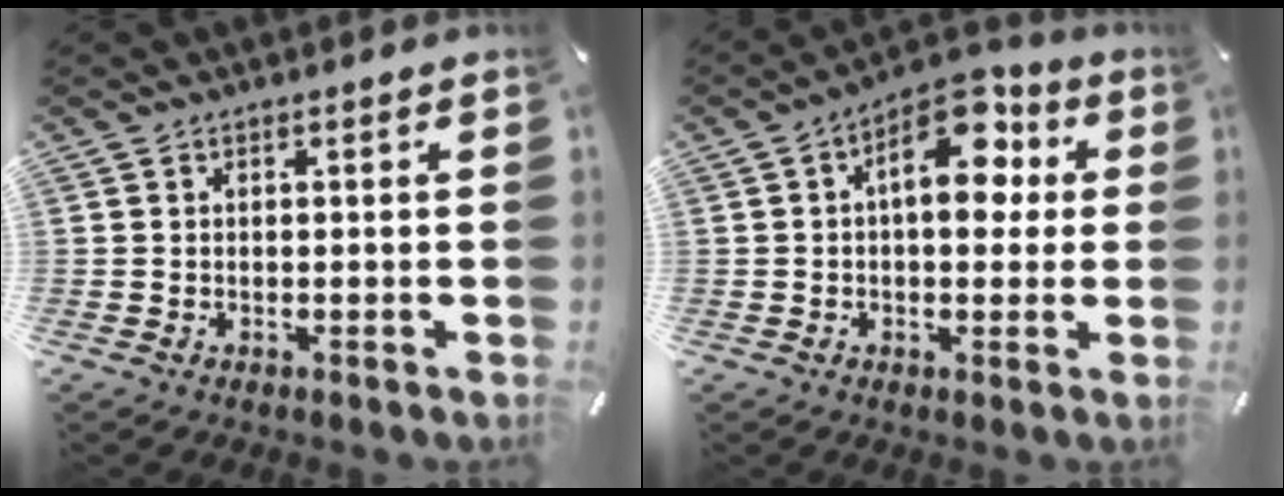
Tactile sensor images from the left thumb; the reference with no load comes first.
{"total": 12.2, "force": [3.3, 7.1, 9.4], "torque": [-0.116, -0.018, 0.054]}